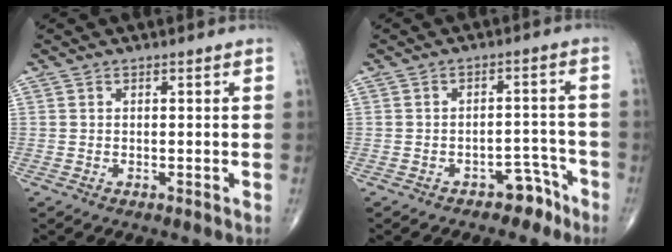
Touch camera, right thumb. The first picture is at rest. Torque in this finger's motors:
{"motor_torque": [4.01, 1.00, 0.14, -0.47, -0.01]}